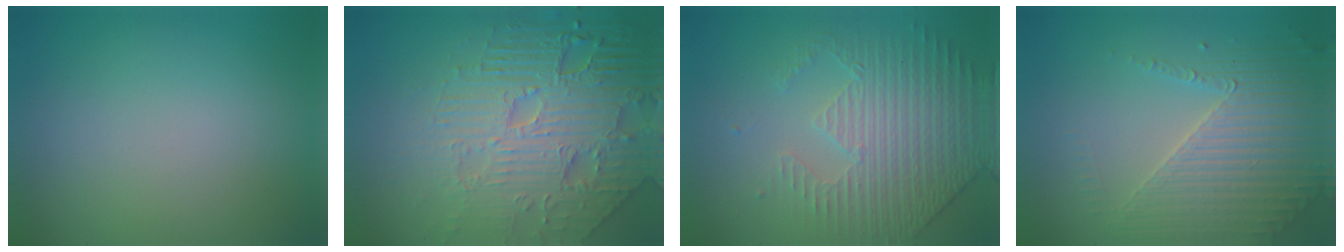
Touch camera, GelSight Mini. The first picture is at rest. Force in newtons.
{"total": 8.7, "press": 6.2, "slide": 6.1}
{"total": 4.5, "press": 3.6, "slide": 2.7}
{"total": 4.0, "press": 3.8, "slide": 1.2}